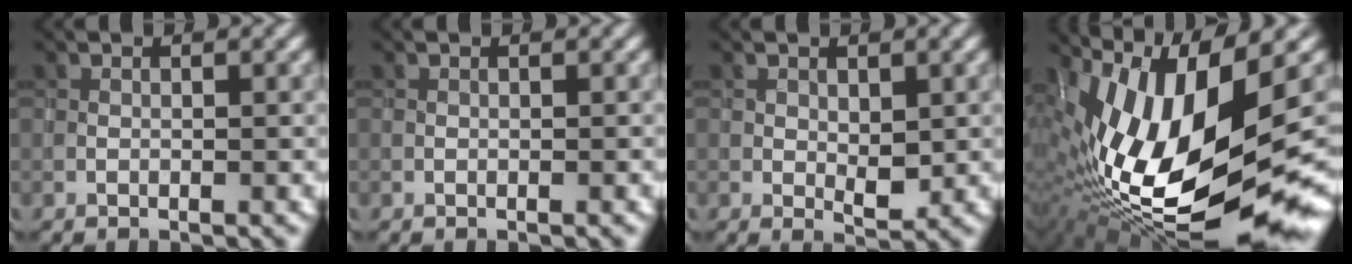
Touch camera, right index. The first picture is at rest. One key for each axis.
{"total": 0.0}
{"total": 2.1, "fx": 0.2, "fy": 1.3, "fz": 1.6, "tx": -0.026, "ty": -0.007, "tz": 0.007}
{"total": 16.5, "fx": 0.2, "fy": 5.5, "fz": 15.5, "tx": -0.292, "ty": -0.006, "tz": 0.014}